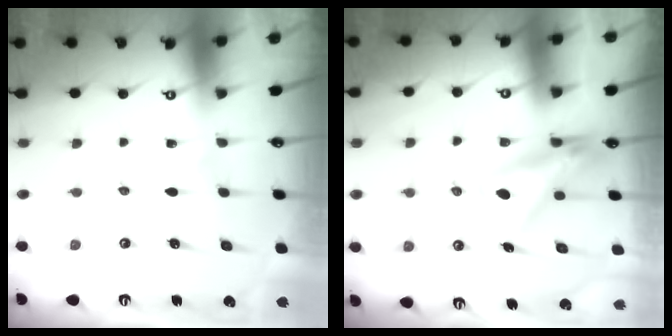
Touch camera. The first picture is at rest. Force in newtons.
{"total": 9.8, "press": 9.8, "slide": 0.7}